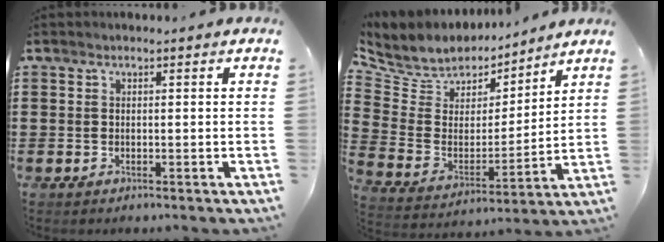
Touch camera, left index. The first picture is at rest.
{"total": 6.8, "force": [5.9, 3.4, 0.0], "torque": [-0.049, -0.048, 0.107]}